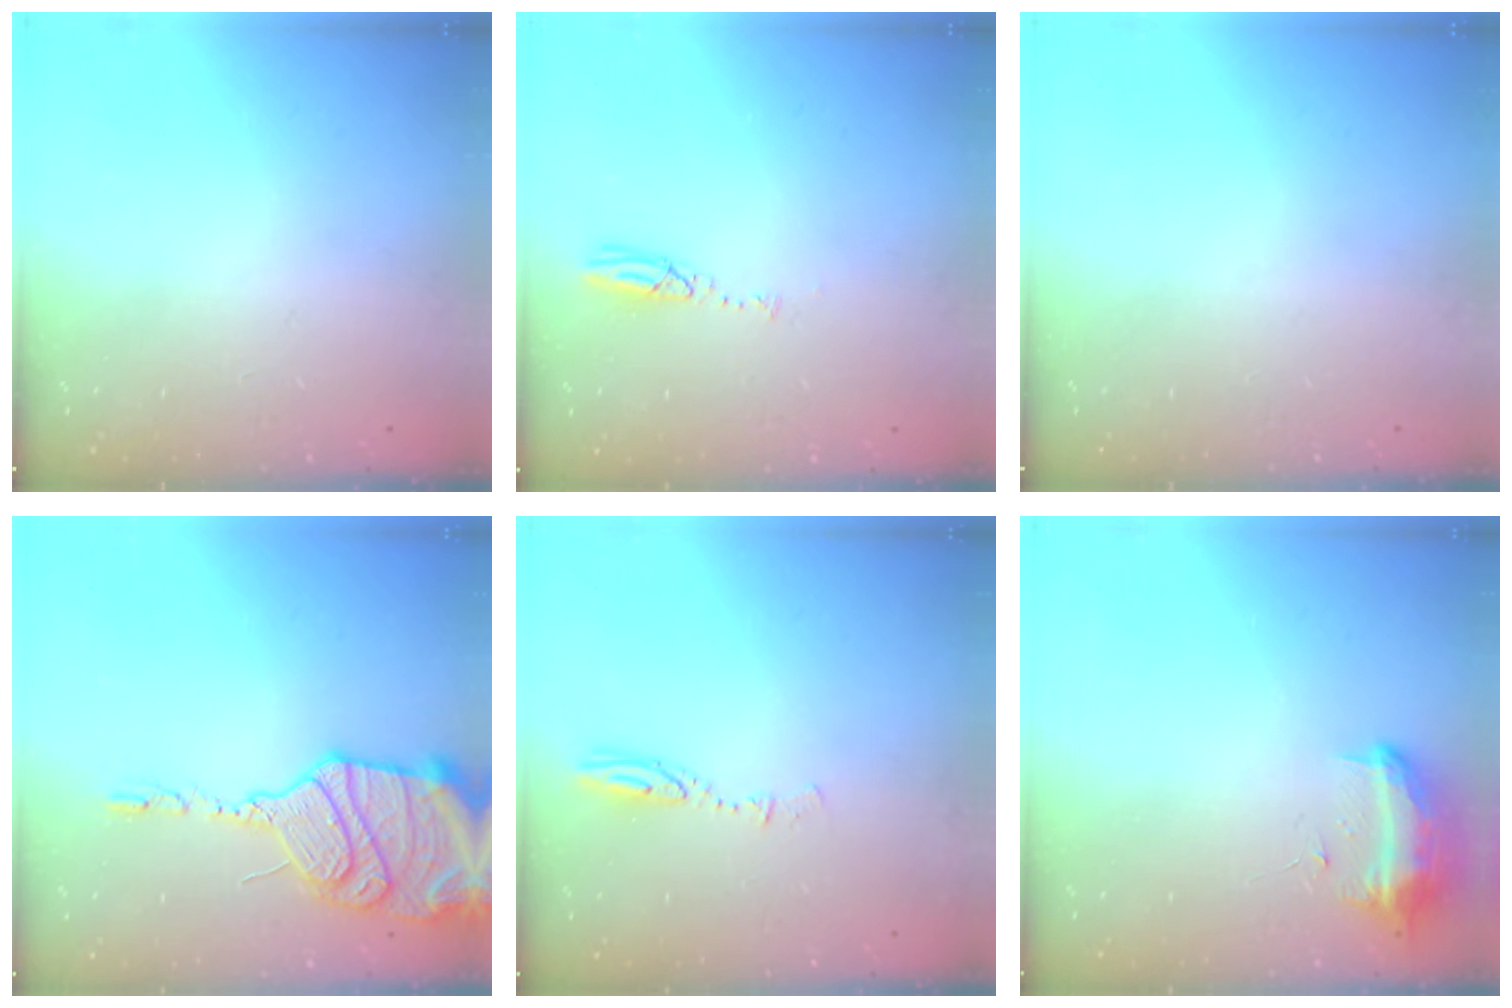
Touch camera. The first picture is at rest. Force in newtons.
{"total": 3.6, "press": 3.6, "slide": 0.2}
{"total": 0.0}
{"total": 20.5, "press": 19.8, "slide": 5.4}
{"total": 4.0, "press": 4.0, "slide": 0.3}
{"total": 10.7, "press": 10.6, "slide": 0.7}